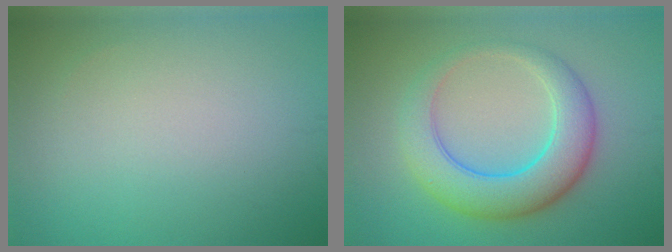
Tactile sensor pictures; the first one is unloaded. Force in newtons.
{"total": 6.4, "press": 6.4, "slide": 0.1}